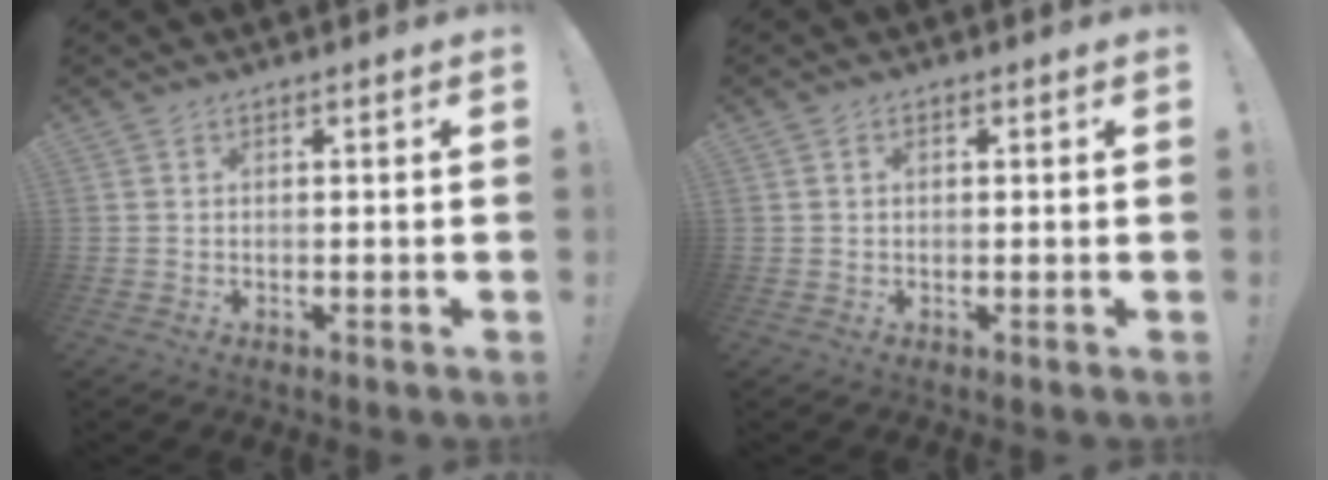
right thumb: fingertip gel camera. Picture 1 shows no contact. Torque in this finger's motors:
{"motor_torque": [0.03, -0.66, -0.19, 0.05, 0.04]}